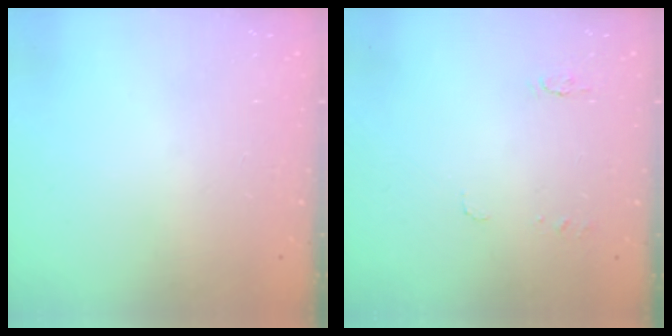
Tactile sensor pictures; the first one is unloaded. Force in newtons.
{"total": 5.2, "press": 5.1, "slide": 0.5}